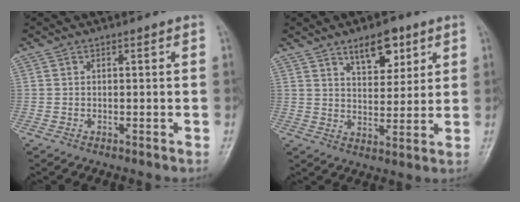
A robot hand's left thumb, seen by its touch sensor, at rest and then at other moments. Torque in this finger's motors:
{"motor_torque": [-0.06, 0.23, -0.11, -0.08, 0.08]}